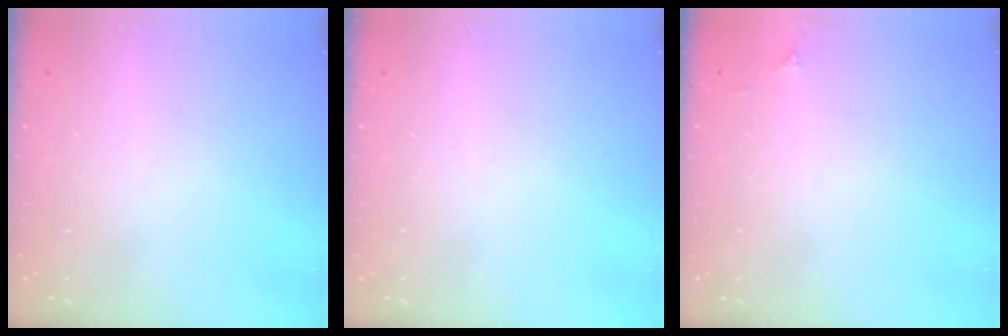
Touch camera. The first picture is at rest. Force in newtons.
{"total": 0.0}
{"total": 2.0, "press": 2.0, "slide": 0.3}